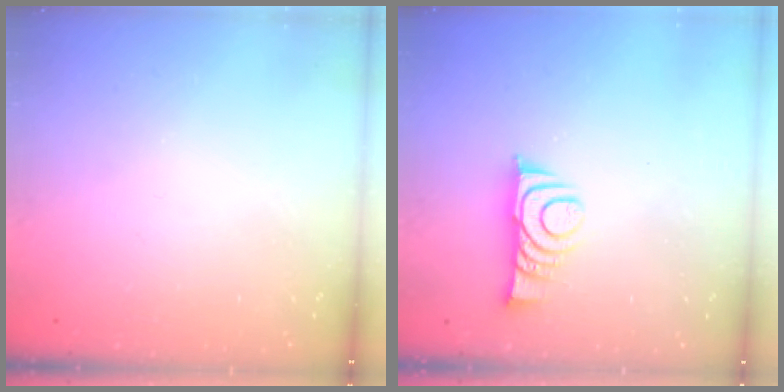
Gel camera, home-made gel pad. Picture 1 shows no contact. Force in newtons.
{"total": 9.0, "press": 9.0, "slide": 0.7}